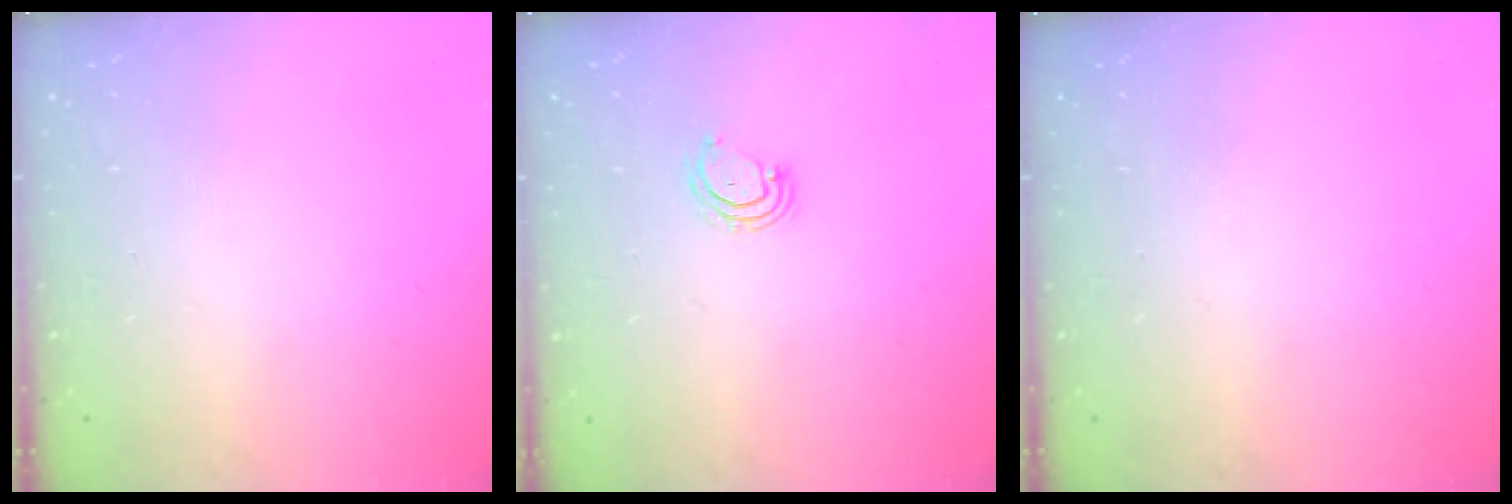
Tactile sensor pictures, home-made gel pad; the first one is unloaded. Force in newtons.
{"total": 4.1, "press": 4.1, "slide": 0.3}
{"total": 0.0}